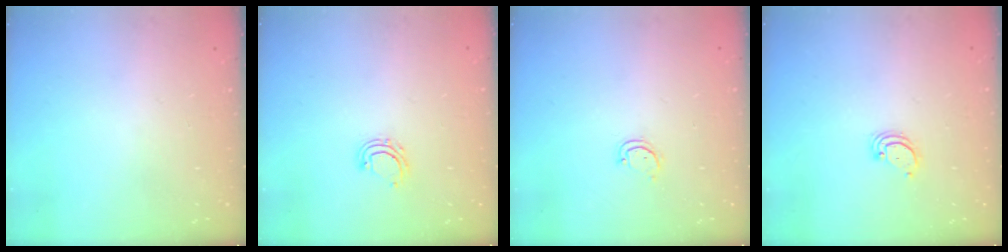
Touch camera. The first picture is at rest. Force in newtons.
{"total": 5.7, "press": 5.7, "slide": 0.6}
{"total": 2.7, "press": 2.6, "slide": 0.3}
{"total": 2.3, "press": 2.3, "slide": 0.2}